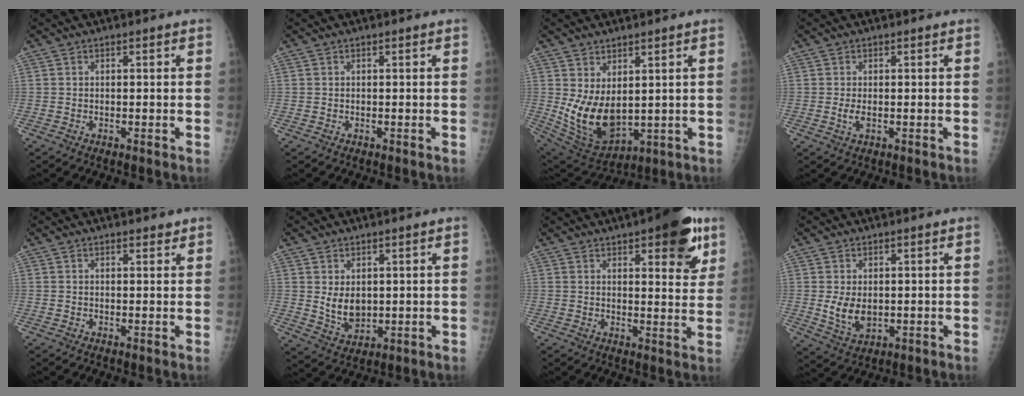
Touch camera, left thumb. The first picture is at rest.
{"total": 0.0}
{"total": 11.5, "force": [1.8, 6.5, 9.3], "torque": [-0.153, -0.031, 0.058]}
{"total": 2.0, "force": [0.0, 0.8, 1.9], "torque": [-0.041, -0.004, 0.001]}
{"total": 1.7, "force": [1.4, 0.7, 0.8], "torque": [-0.005, -0.007, 0.018]}
{"total": 5.9, "force": [1.2, 4.0, 4.2], "torque": [-0.054, -0.019, 0.037]}
{"total": 13.3, "force": [7.1, 4.5, 10.2], "torque": [-0.094, -0.029, 0.089]}
{"total": 5.6, "force": [0.2, 3.7, 4.2], "torque": [-0.065, -0.015, 0.018]}